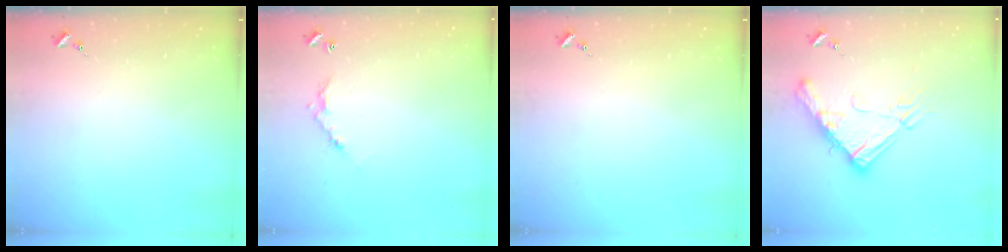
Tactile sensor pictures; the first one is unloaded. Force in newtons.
{"total": 5.2, "press": 5.2, "slide": 0.3}
{"total": 0.0}
{"total": 16.4, "press": 16.4, "slide": 1.8}